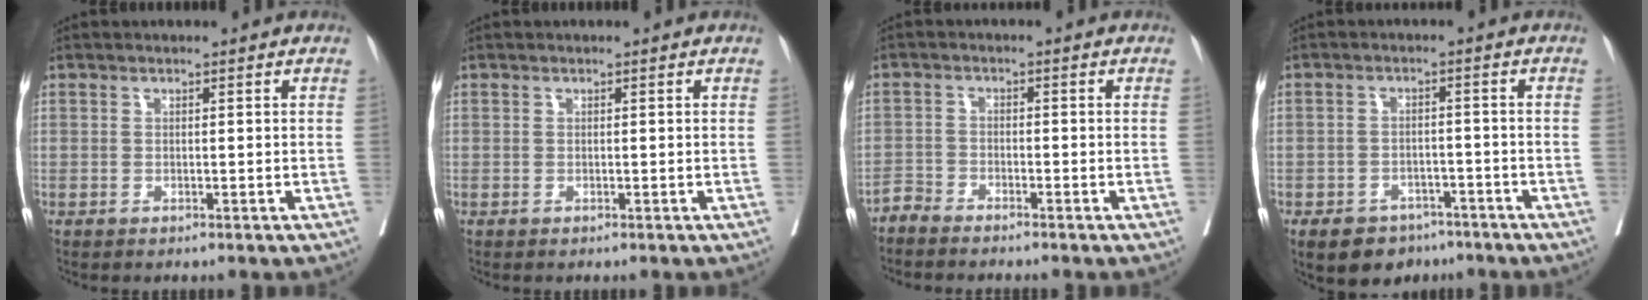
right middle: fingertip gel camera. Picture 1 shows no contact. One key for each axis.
{"total": 0.0}
{"total": 2.7, "fx": -2.7, "fy": -0.1, "fz": 0.4, "tx": 0.002, "ty": -0.005, "tz": -0.050}
{"total": 7.5, "fx": -5.3, "fy": 4.8, "fz": 2.2, "tx": -0.032, "ty": 0.007, "tz": -0.075}